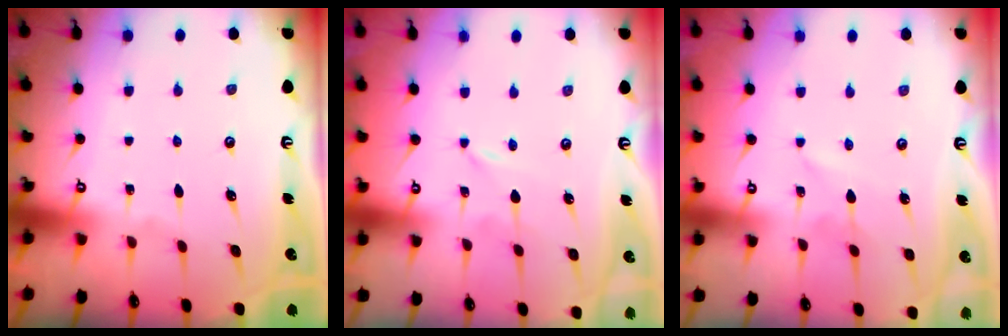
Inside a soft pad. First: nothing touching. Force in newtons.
{"total": 0.0}
{"total": 1.9, "press": 1.9, "slide": 0.2}